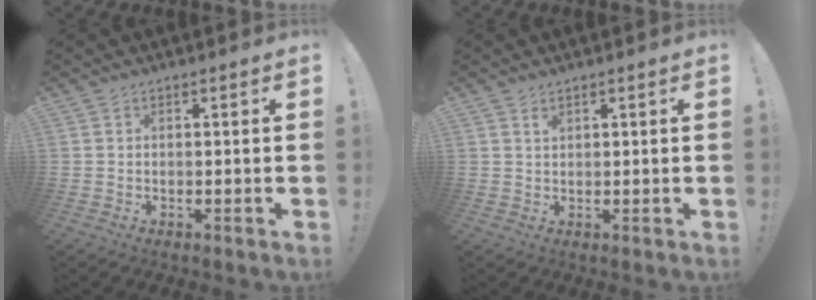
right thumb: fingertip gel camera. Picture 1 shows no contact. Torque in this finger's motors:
{"motor_torque": [-0.06, -0.18, -0.20, 0.16, 0.00]}